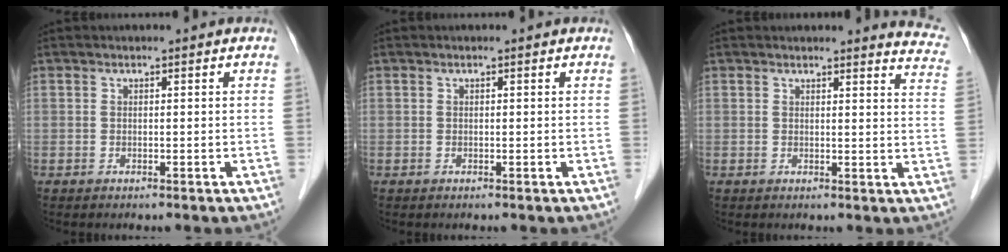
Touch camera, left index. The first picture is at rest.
{"total": 0.0}
{"total": 7.8, "force": [7.7, 0.4, 1.1], "torque": [0.012, -0.066, 0.046]}